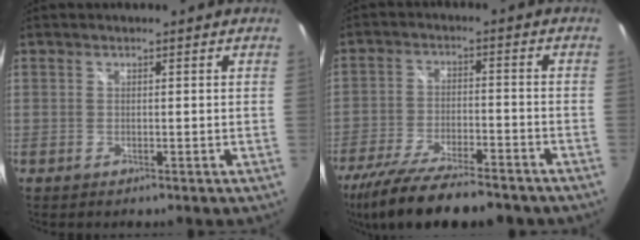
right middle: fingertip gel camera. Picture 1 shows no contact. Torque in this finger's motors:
{"motor_torque": [1.08, -1.06, 0.26, 0.10]}